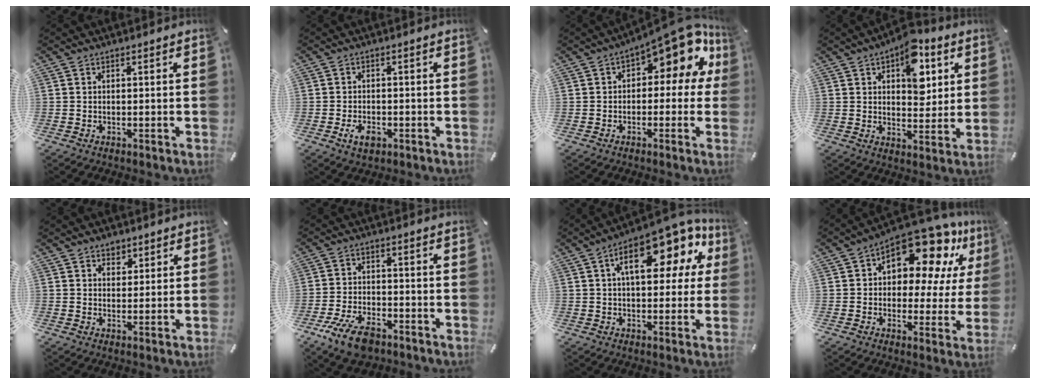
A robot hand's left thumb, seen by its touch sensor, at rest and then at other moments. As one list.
[{"total": 3.8, "force": [-1.6, 2.4, 2.5], "torque": [-0.057, 0.003, -0.031]}, {"total": 12.4, "force": [6.4, 5.1, 9.3], "torque": [-0.124, -0.050, 0.104]}, {"total": 12.2, "force": [5.3, 7.3, 8.3], "torque": [-0.099, -0.019, 0.088]}, {"total": 3.2, "force": [1.8, 2.5, 0.5], "torque": [0.007, -0.007, 0.028]}, {"total": 9.0, "force": [-5.4, 4.6, 5.5], "torque": [-0.119, 0.019, -0.101]}, {"total": 17.0, "force": [7.5, 8.0, 13.0], "torque": [-0.189, -0.034, 0.122]}, {"total": 16.6, "force": [10.3, 8.4, 9.9], "torque": [-0.149, -0.080, 0.176]}]